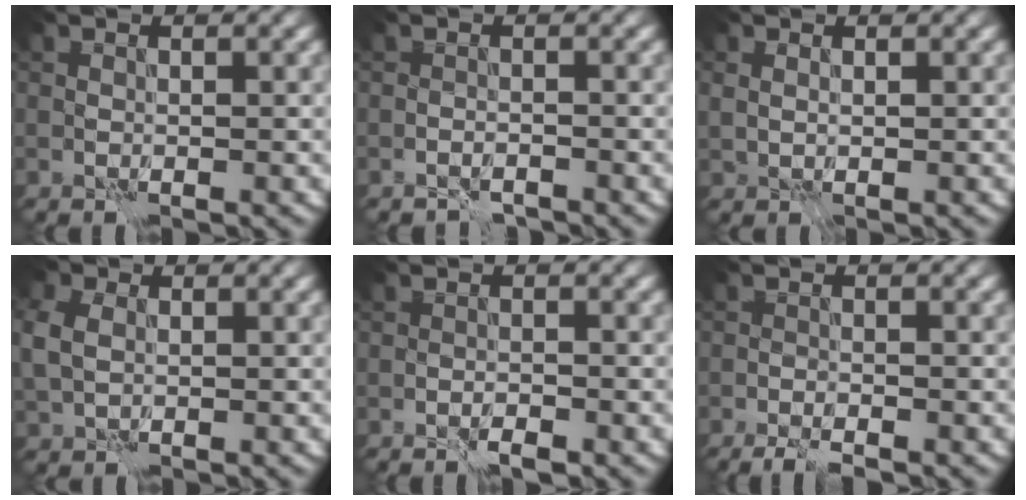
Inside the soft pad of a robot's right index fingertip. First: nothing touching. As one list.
[{"total": 1.4, "force": [-1.4, 0.2, 0.0], "torque": [0.004, 0.003, -0.027]}, {"total": 0.8, "force": [0.6, 0.6, 0.3], "torque": [-0.005, 0.000, 0.014]}, {"total": 3.4, "force": [0.4, 2.7, 2.0], "torque": [-0.063, 0.000, 0.013]}, {"total": 1.3, "force": [-1.1, 0.3, 0.5], "torque": [-0.006, 0.001, -0.020]}, {"total": 2.1, "force": [-1.9, 0.1, 0.9], "torque": [-0.023, -0.003, -0.034]}]